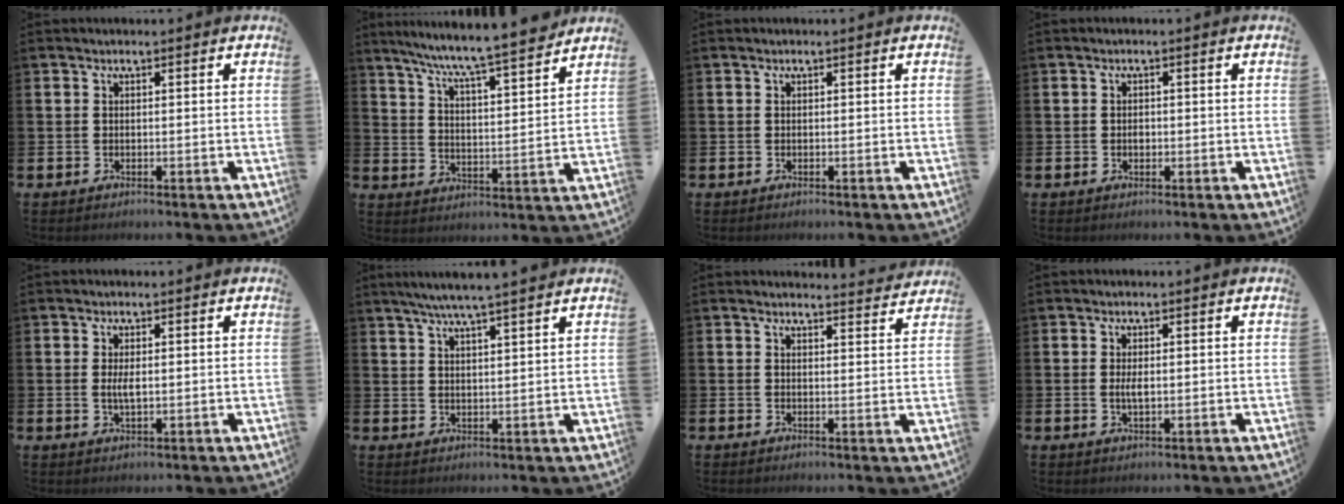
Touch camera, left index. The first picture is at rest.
{"total": 8.4, "force": [7.9, -0.2, 2.8], "torque": [-0.087, -0.058, 0.137]}
{"total": 0.0}
{"total": 0.9, "force": [0.0, 0.7, 0.5], "torque": [0.001, 0.001, -0.005]}
{"total": 2.2, "force": [0.2, 0.8, 2.1], "torque": [-0.037, 0.001, 0.001]}
{"total": 5.3, "force": [4.9, -0.4, 2.0], "torque": [-0.050, -0.016, 0.086]}
{"total": 3.0, "force": [3.0, 0.2, 0.0], "torque": [0.005, -0.023, 0.051]}
{"total": 1.9, "force": [0.1, 0.8, 1.8], "torque": [-0.031, 0.001, -0.001]}